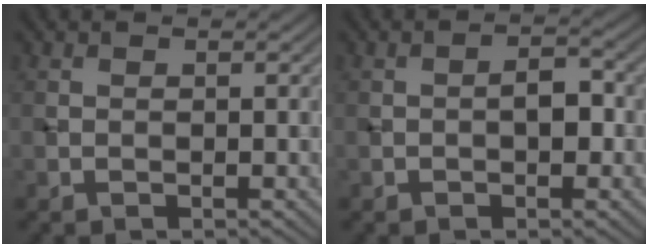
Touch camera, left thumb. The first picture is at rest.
{"total": 2.4, "force": [-0.5, 1.3, 2.0], "torque": [-0.031, 0.004, -0.014]}